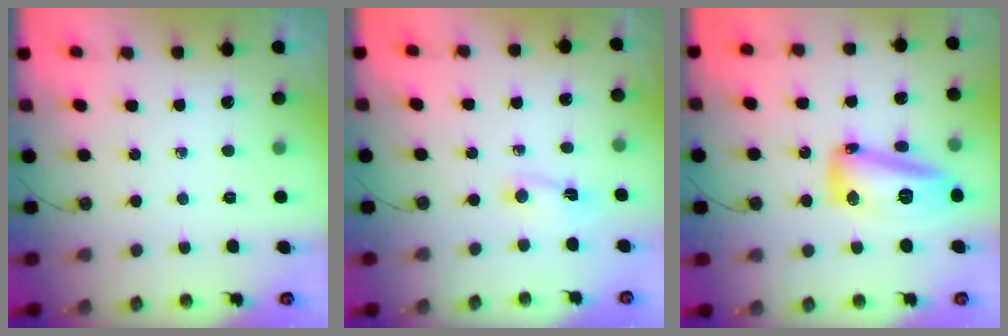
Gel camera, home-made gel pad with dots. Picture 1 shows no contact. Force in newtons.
{"total": 1.4, "press": 1.4, "slide": 0.3}
{"total": 28.9, "press": 21.0, "slide": 19.9}